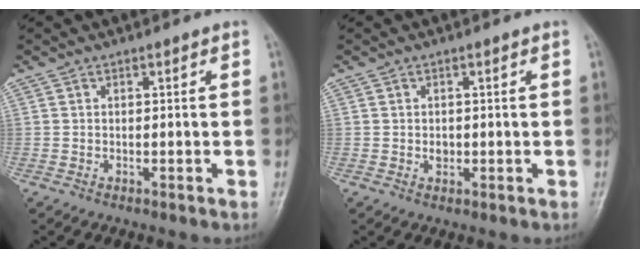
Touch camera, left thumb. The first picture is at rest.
{"total": 1.2, "force": [0.1, 0.9, 0.8], "torque": [-0.009, 0.000, 0.003]}